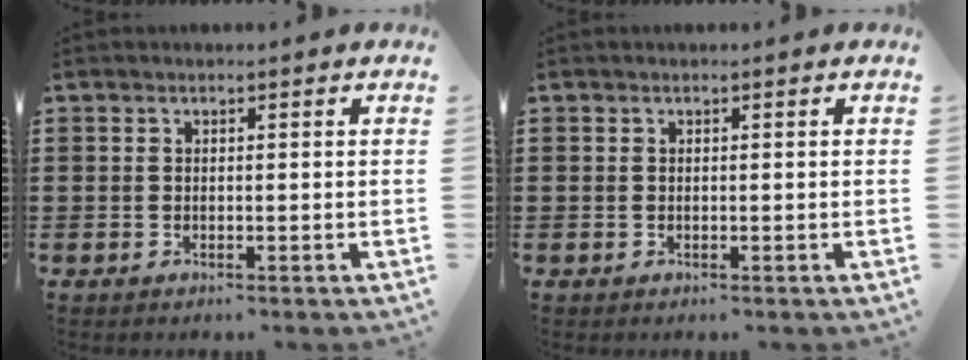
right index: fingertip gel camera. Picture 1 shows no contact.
{"total": 0.0}